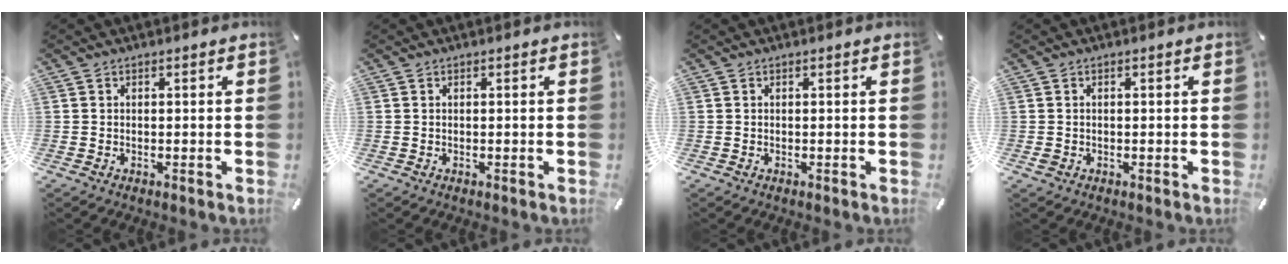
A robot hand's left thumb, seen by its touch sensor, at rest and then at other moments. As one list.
[{"total": 0.0}, {"total": 0.0}, {"total": 0.8, "force": [-0.2, 0.7, 0.4], "torque": [-0.007, 0.003, -0.005]}]